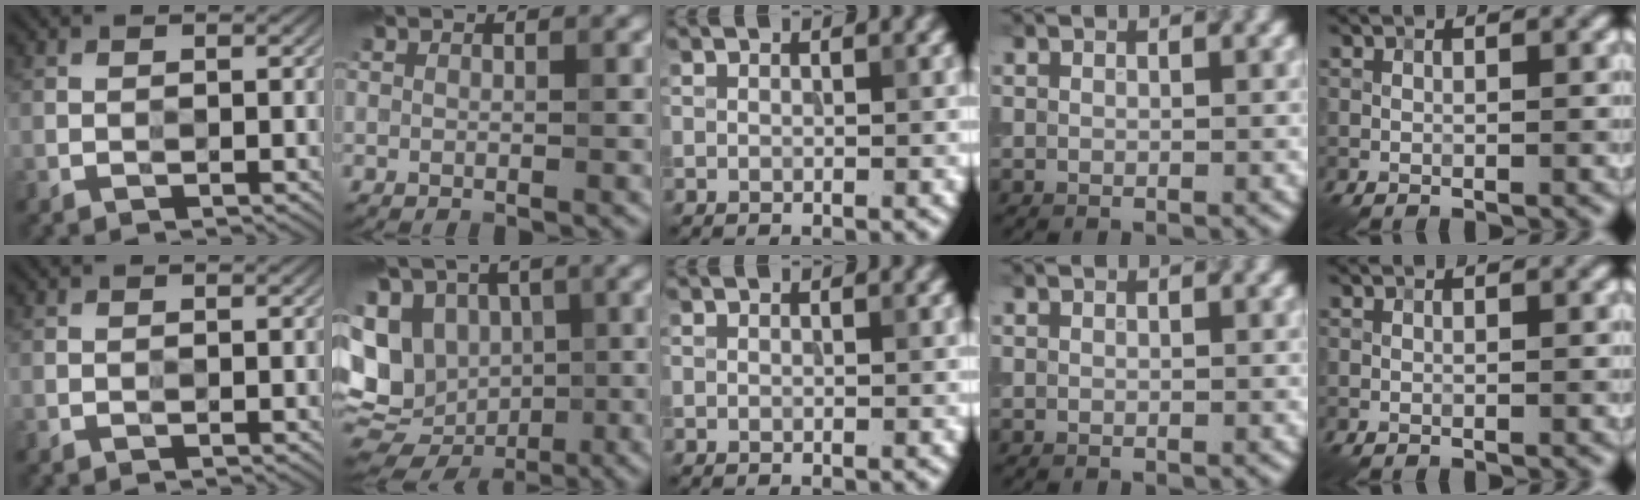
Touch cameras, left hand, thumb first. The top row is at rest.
{"index": {"total": 13.9, "force": [-0.9, 11.6, 7.6], "torque": [-0.160, -0.003, -0.023]}}